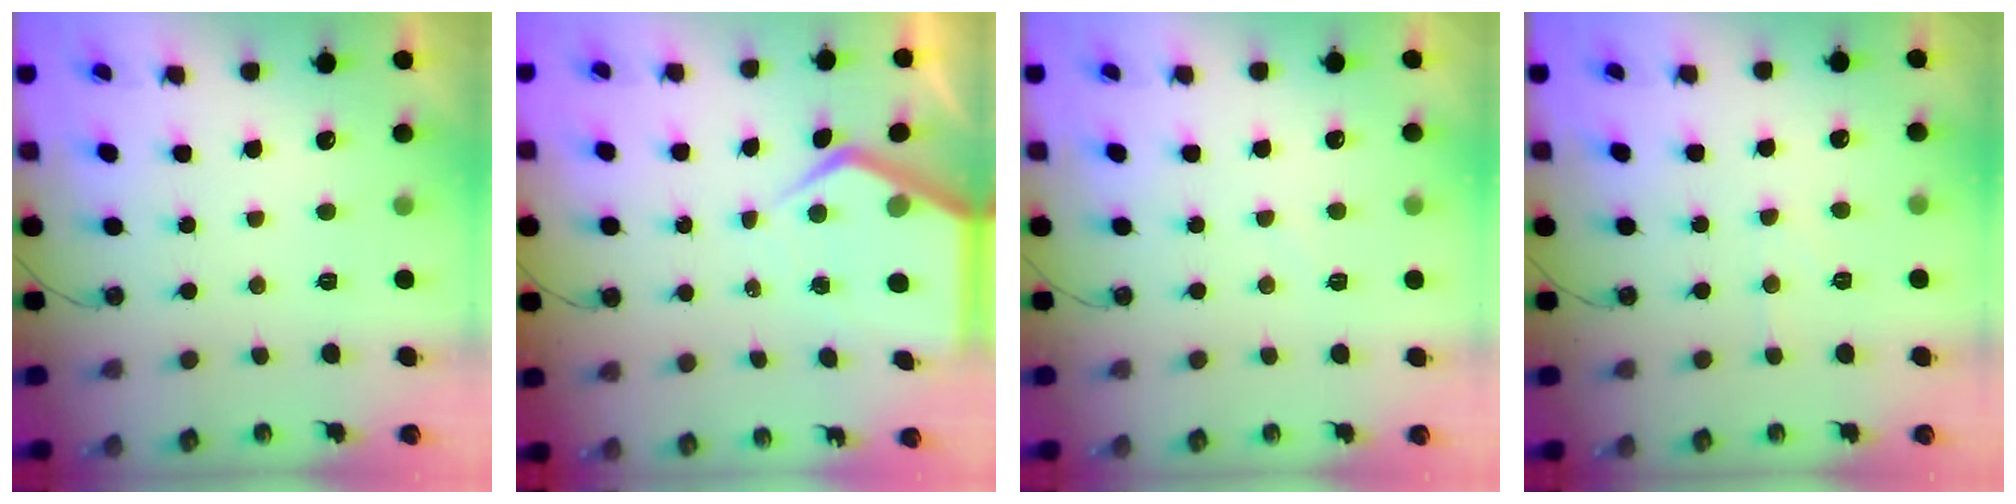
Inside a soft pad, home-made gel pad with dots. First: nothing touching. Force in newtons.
{"total": 7.1, "press": 7.1, "slide": 0.7}
{"total": 3.2, "press": 3.2, "slide": 0.3}
{"total": 5.5, "press": 5.5, "slide": 0.5}